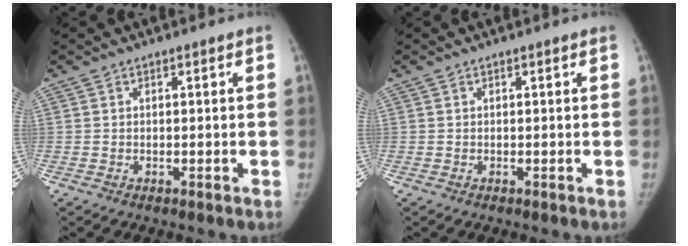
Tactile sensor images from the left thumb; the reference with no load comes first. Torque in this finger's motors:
{"motor_torque": [0.00, 0.00, 0.01, -0.01, 0.00]}